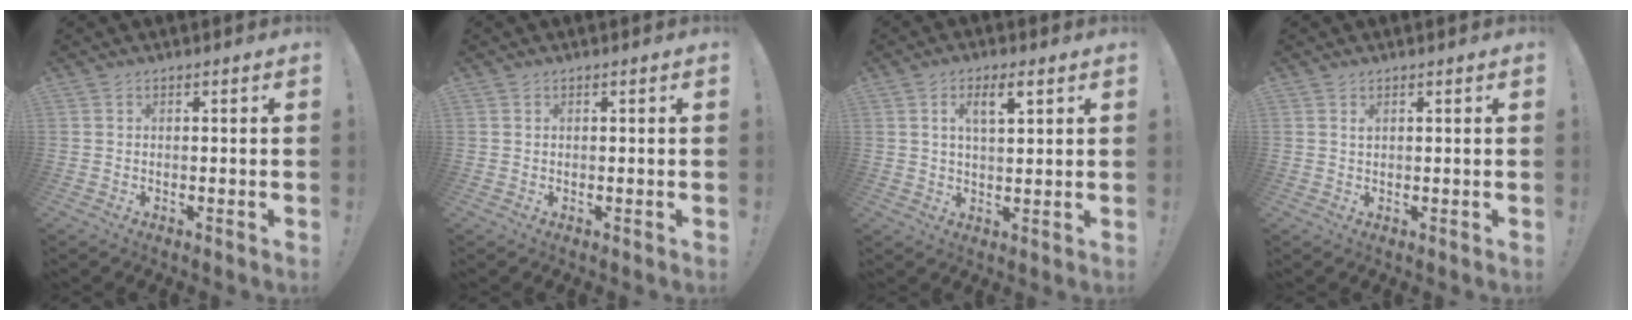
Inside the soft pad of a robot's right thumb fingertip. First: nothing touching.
{"total": 0.0}
{"total": 6.1, "force": [2.6, 2.1, 5.1], "torque": [-0.085, -0.001, 0.041]}
{"total": 0.7, "force": [0.4, 0.2, 0.5], "torque": [-0.006, -0.001, 0.007]}